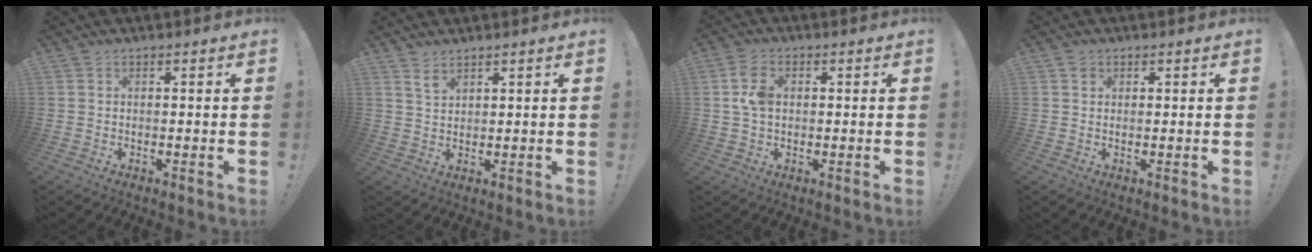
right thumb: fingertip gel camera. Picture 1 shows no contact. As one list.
[{"total": 3.0, "force": [2.4, 1.0, 1.5], "torque": [-0.021, -0.019, 0.041]}, {"total": 6.8, "force": [1.0, 4.5, 5.1], "torque": [-0.101, 0.007, 0.019]}, {"total": 1.0, "force": [0.6, 0.7, 0.2], "torque": [0.001, -0.001, 0.012]}]